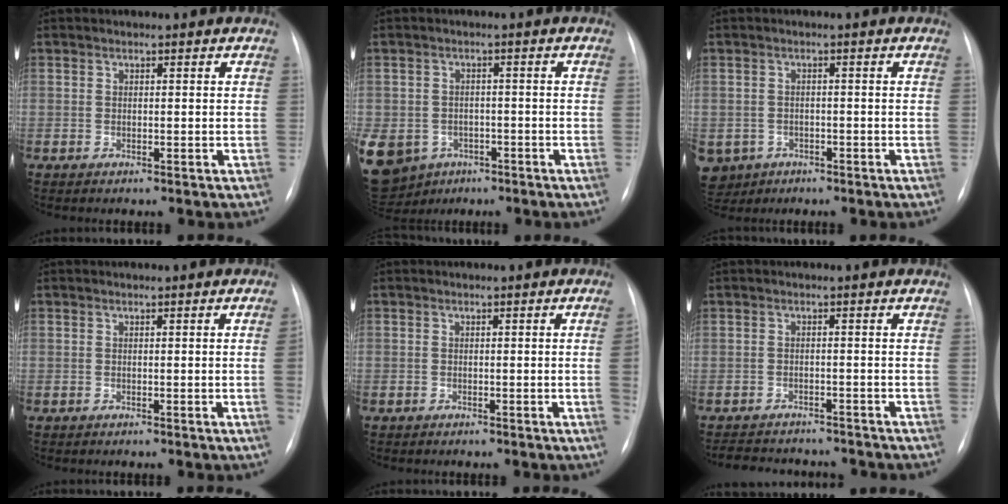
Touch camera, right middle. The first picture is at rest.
{"total": 18.2, "force": [-8.5, 14.5, 6.9], "torque": [-0.231, -0.005, -0.115]}
{"total": 7.5, "force": [-3.8, 6.3, 1.4], "torque": [-0.048, 0.004, -0.053]}
{"total": 1.5, "force": [-0.2, -0.4, 1.4], "torque": [-0.023, 0.000, -0.001]}
{"total": 1.7, "force": [-0.4, -0.3, 1.7], "torque": [-0.029, 0.001, -0.006]}
{"total": 9.2, "force": [-8.5, 2.8, 2.4], "torque": [-0.044, 0.003, -0.108]}